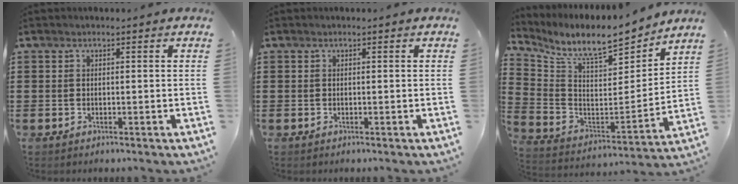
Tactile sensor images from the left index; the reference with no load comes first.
{"total": 0.0}
{"total": 9.3, "force": [8.3, 1.6, 3.9], "torque": [-0.108, -0.068, 0.138]}